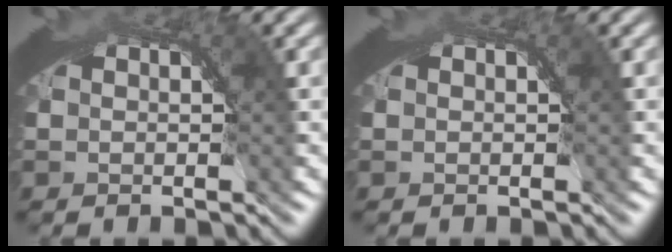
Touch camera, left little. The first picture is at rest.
{"total": 0.0}